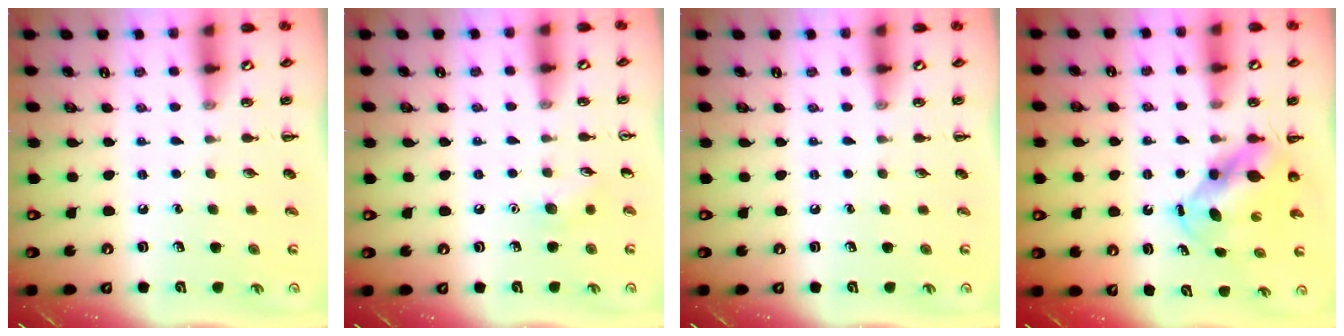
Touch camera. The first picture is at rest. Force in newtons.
{"total": 4.8, "press": 4.5, "slide": 1.5}
{"total": 0.0}
{"total": 5.8, "press": 5.6, "slide": 1.3}